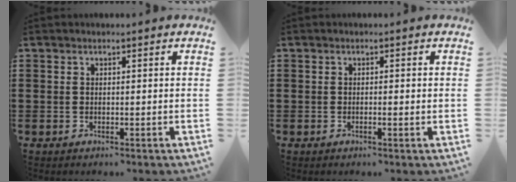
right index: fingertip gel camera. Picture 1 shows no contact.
{"total": 0.8, "force": [-0.2, -0.1, 0.8], "torque": [-0.014, -0.006, -0.004]}